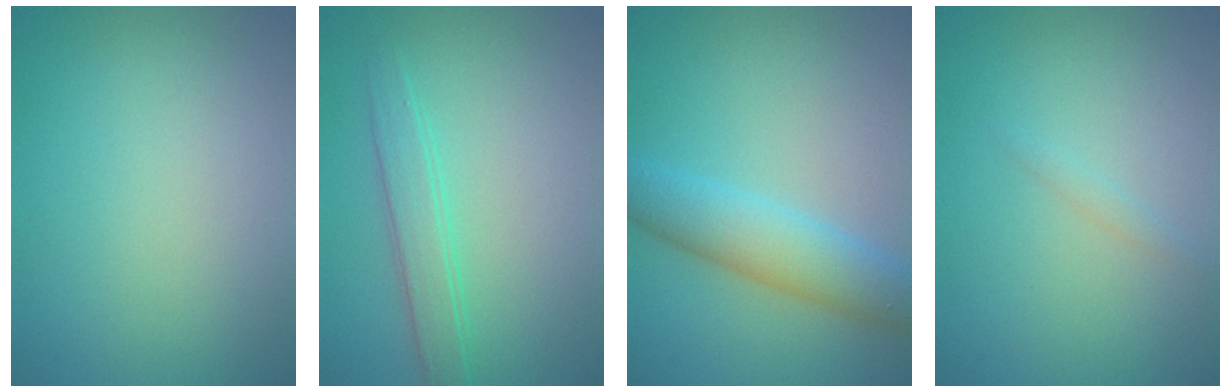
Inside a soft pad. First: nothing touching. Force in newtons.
{"total": 2.5, "press": 2.5, "slide": 0.1}
{"total": 5.2, "press": 5.2, "slide": 0.2}
{"total": 0.6, "press": 0.6, "slide": 0.0}